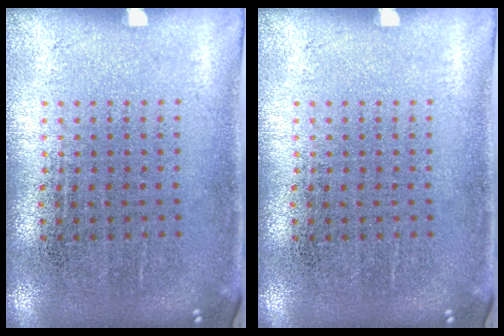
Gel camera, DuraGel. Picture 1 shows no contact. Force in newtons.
{"total": 0.0}